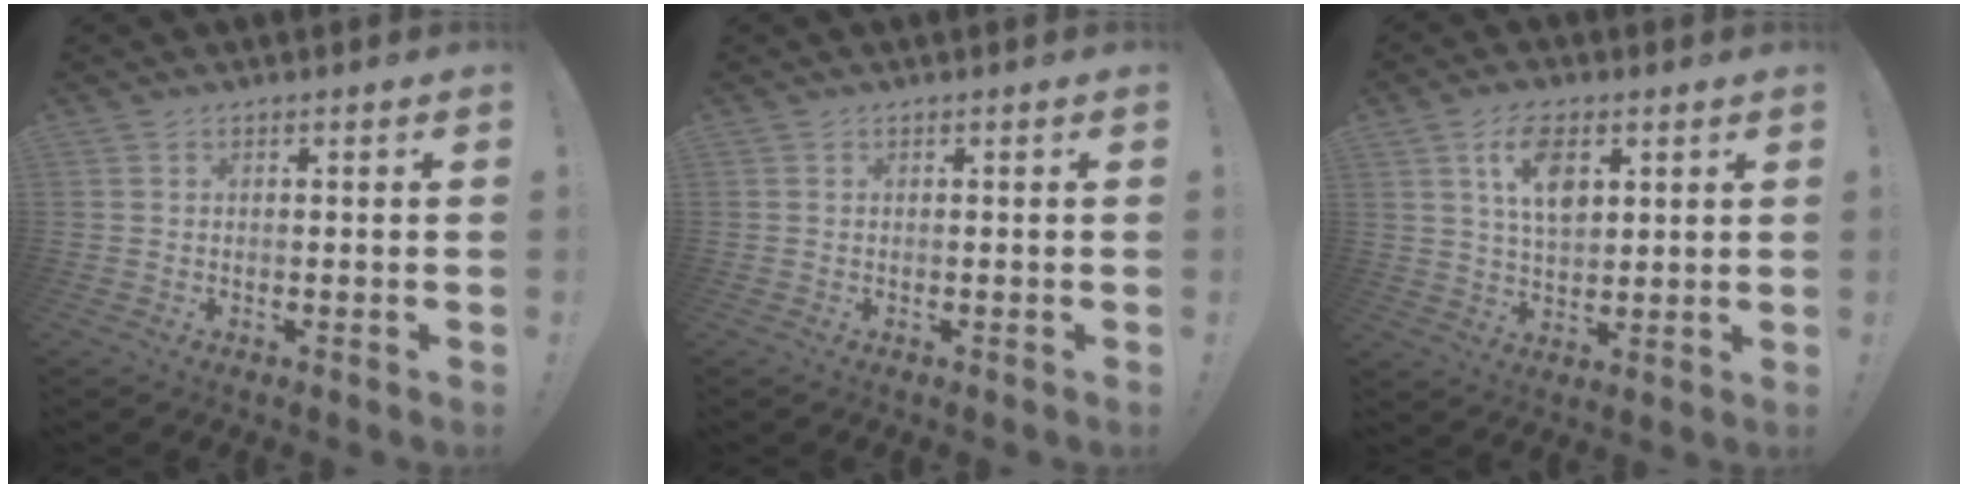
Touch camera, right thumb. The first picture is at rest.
{"total": 0.0}
{"total": 11.2, "force": [4.6, 6.4, 7.9], "torque": [-0.132, 0.002, 0.085]}